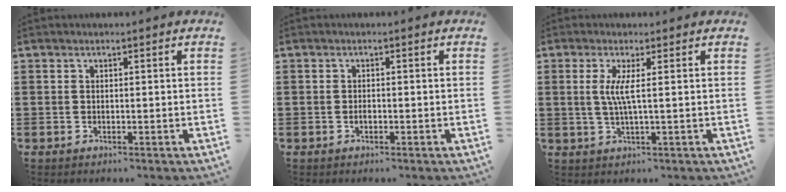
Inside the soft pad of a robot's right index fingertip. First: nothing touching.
{"total": 1.3, "force": [-0.5, 0.6, 1.0], "torque": [-0.020, -0.002, -0.008]}
{"total": 3.8, "force": [0.4, -0.2, 3.8], "torque": [-0.082, -0.010, 0.003]}